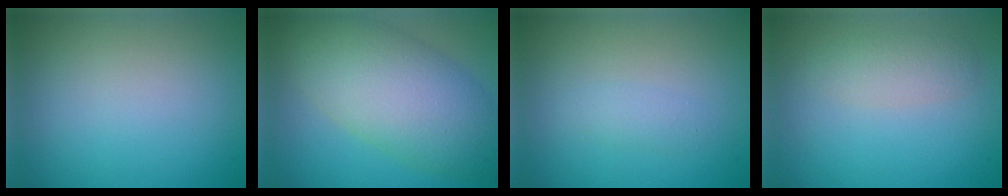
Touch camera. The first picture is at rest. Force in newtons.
{"total": 9.6, "press": 9.5, "slide": 0.3}
{"total": 1.0, "press": 1.0, "slide": 0.1}
{"total": 2.1, "press": 2.1, "slide": 0.2}